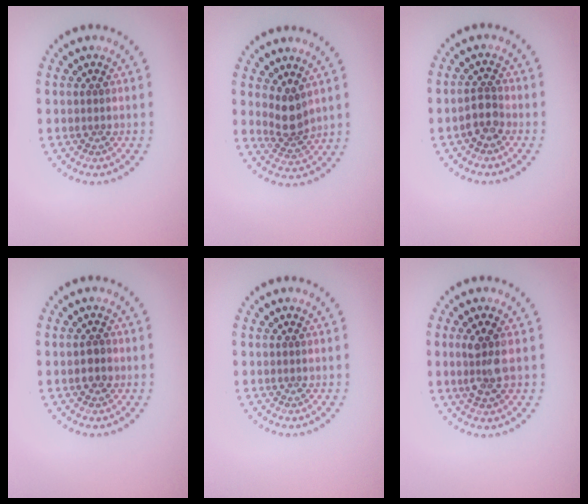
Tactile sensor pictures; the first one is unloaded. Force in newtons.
{"total": 2.7, "press": 2.1, "slide": 1.7}
{"total": 2.0, "press": 1.7, "slide": 1.1}
{"total": 1.4, "press": 1.4, "slide": 0.3}
{"total": 0.0}
{"total": 2.9, "press": 2.8, "slide": 0.8}